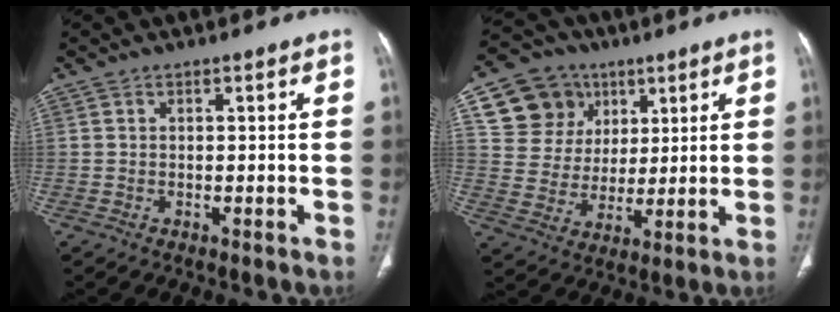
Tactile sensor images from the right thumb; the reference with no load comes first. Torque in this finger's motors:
{"motor_torque": [0.51, 1.65, 0.18, -0.37, -0.08]}